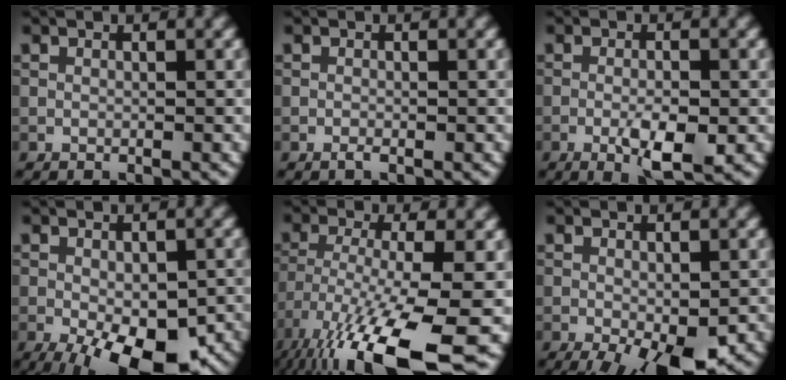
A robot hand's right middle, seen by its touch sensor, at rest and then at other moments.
{"total": 0.6, "force": [-0.3, 0.1, 0.5], "torque": [-0.010, 0.002, -0.005]}
{"total": 3.8, "force": [-1.4, 1.0, 3.4], "torque": [-0.060, -0.001, -0.023]}
{"total": 11.9, "force": [-5.6, 5.3, 9.1], "torque": [-0.137, -0.041, -0.070]}
{"total": 14.3, "force": [-8.2, 3.3, 11.3], "torque": [-0.230, -0.032, -0.131]}
{"total": 7.4, "force": [-3.7, 2.5, 5.9], "torque": [-0.088, -0.018, -0.044]}